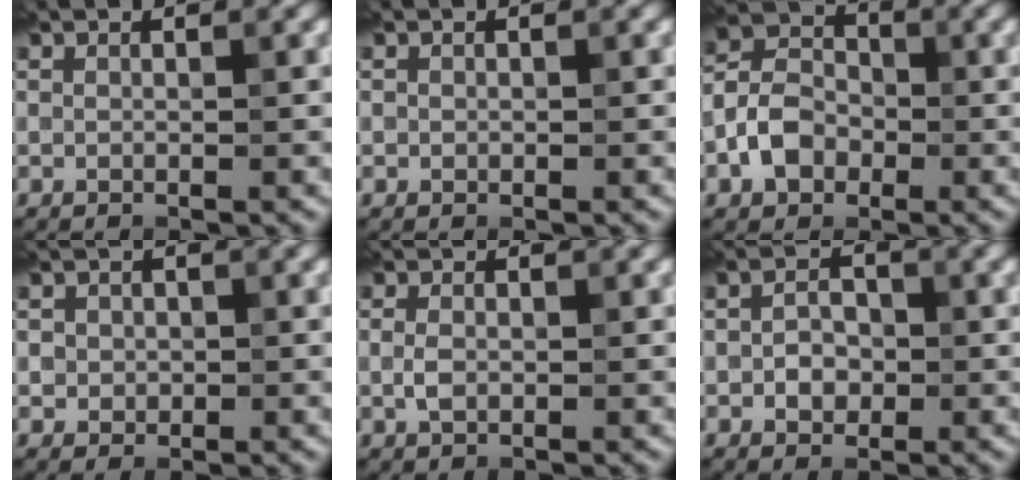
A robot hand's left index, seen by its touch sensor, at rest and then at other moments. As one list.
[{"total": 0.0}, {"total": 4.4, "force": [-1.9, 3.3, 2.2], "torque": [-0.039, 0.004, -0.043]}, {"total": 1.6, "force": [0.1, 1.5, 0.6], "torque": [-0.006, -0.002, 0.000]}, {"total": 1.3, "force": [-0.3, 0.9, 0.9], "torque": [-0.021, -0.003, -0.007]}, {"total": 2.3, "force": [-0.6, 1.8, 1.3], "torque": [-0.021, 0.000, -0.016]}]